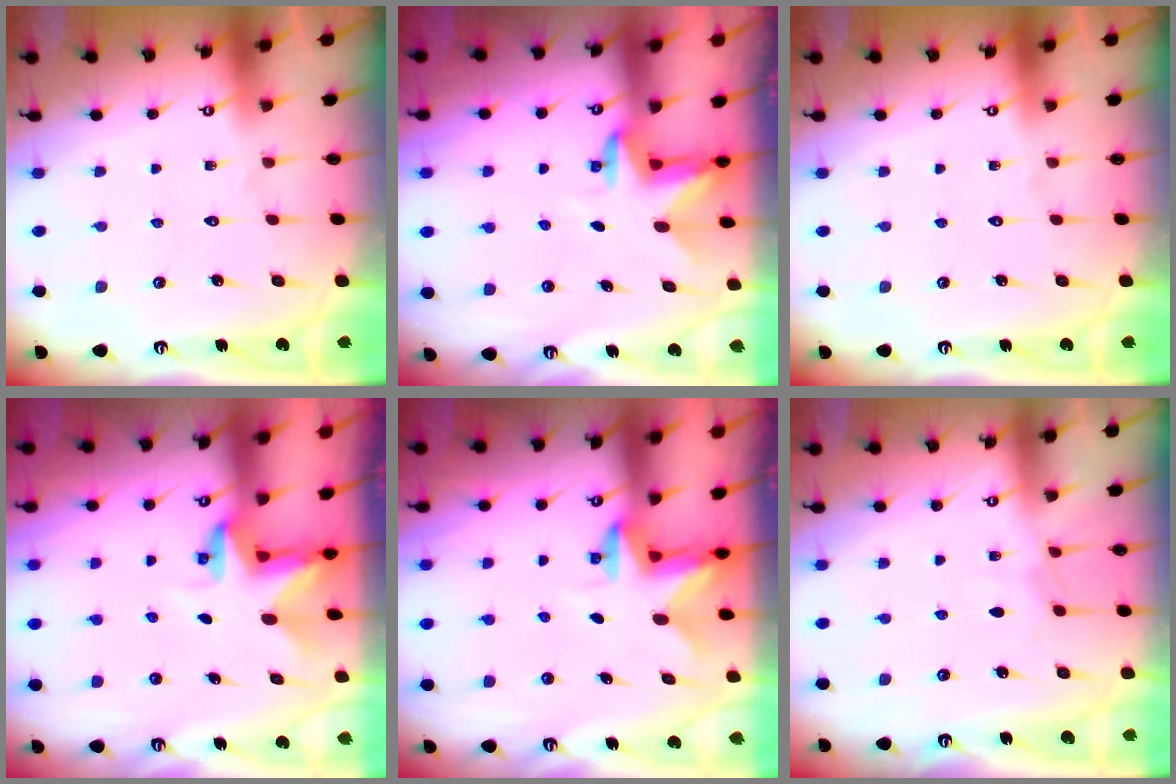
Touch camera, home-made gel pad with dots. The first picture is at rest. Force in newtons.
{"total": 3.1, "press": 3.0, "slide": 0.7}
{"total": 0.0}
{"total": 3.0, "press": 3.0, "slide": 0.3}
{"total": 2.8, "press": 2.8, "slide": 0.5}
{"total": 3.2, "press": 3.2, "slide": 0.5}